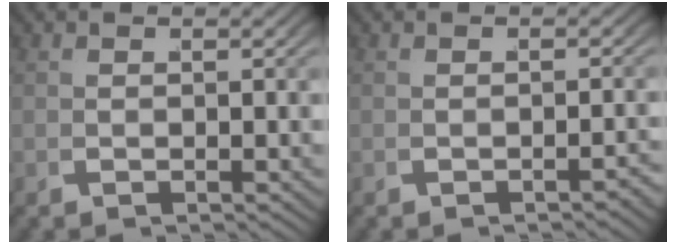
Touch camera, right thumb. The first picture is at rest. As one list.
[{"total": 1.2, "force": [-1.1, 0.1, 0.6], "torque": [-0.016, 0.002, -0.014]}]